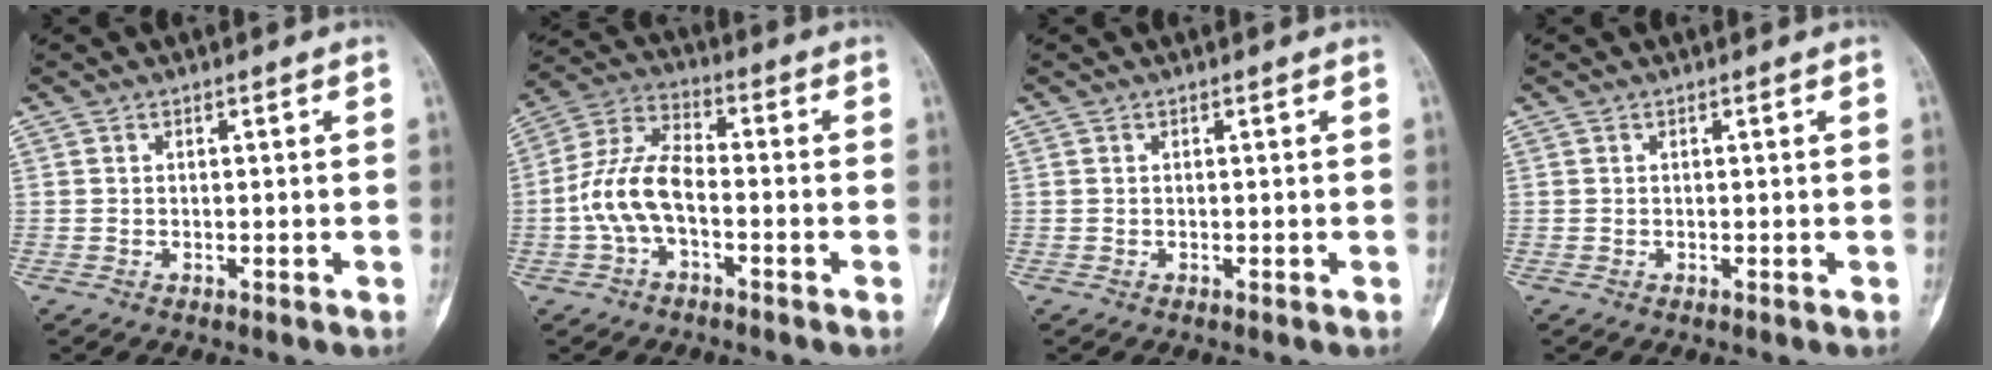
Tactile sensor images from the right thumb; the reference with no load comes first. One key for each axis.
{"total": 10.0, "fx": -2.3, "fy": 5.1, "fz": 8.3, "tx": -0.173, "ty": 0.037, "tz": -0.053}
{"total": 0.0}
{"total": 0.0}